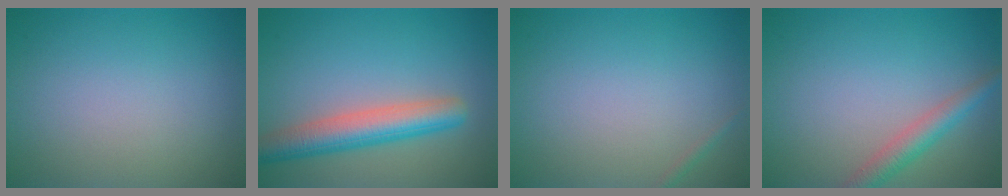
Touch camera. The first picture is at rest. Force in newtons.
{"total": 5.4, "press": 5.4, "slide": 0.3}
{"total": 0.5, "press": 0.5, "slide": 0.0}
{"total": 2.8, "press": 2.8, "slide": 0.1}